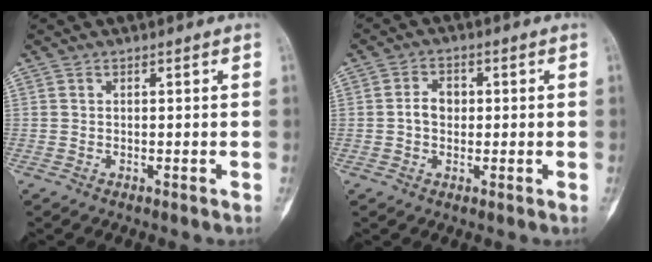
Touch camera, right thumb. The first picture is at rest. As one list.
[{"total": 4.0, "force": [0.0, 3.1, 2.6], "torque": [-0.035, 0.012, -0.005]}]